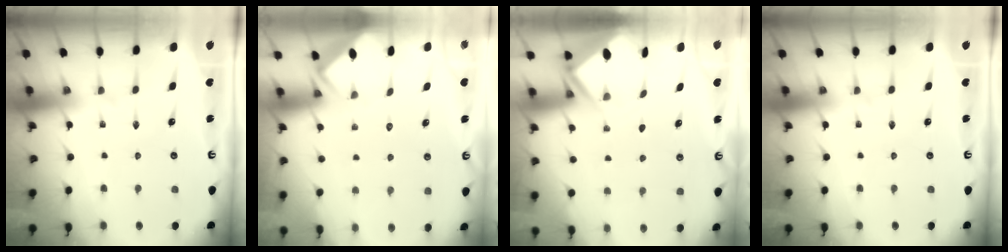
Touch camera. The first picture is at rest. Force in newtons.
{"total": 3.4, "press": 3.3, "slide": 0.5}
{"total": 3.1, "press": 3.1, "slide": 0.3}
{"total": 0.0}